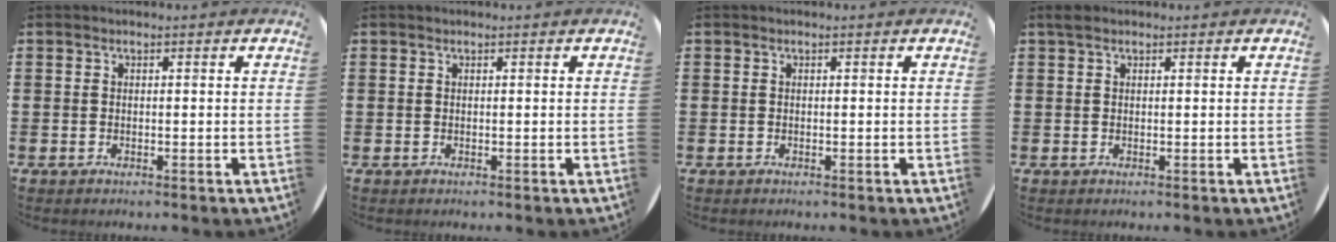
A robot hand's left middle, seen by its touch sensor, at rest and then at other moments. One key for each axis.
{"total": 0.0}
{"total": 0.0}
{"total": 1.0, "fx": 0.8, "fy": 0.5, "fz": 0.3, "tx": 0.001, "ty": 0.001, "tz": 0.013}